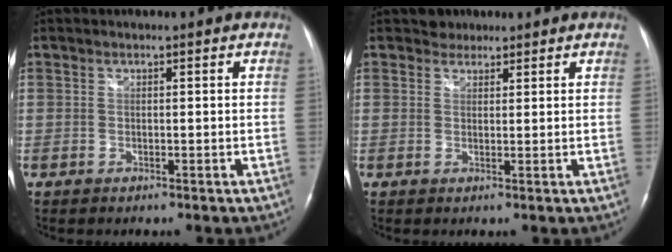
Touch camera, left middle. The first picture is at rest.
{"total": 1.9, "force": [1.5, 1.1, -0.3], "torque": [0.005, 0.004, 0.019]}